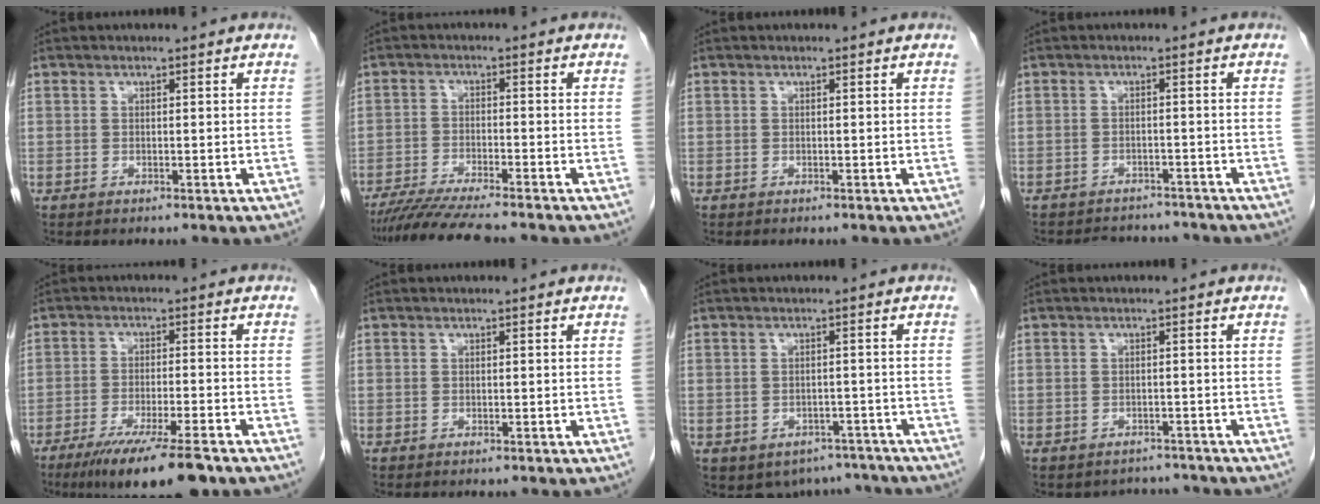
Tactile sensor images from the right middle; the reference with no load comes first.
{"total": 9.5, "force": [-8.2, -0.1, 4.7], "torque": [-0.070, -0.026, -0.136]}
{"total": 0.0}
{"total": 7.8, "force": [-7.2, 2.6, 1.4], "torque": [-0.019, 0.009, -0.089]}
{"total": 12.6, "force": [-9.0, 1.3, 8.7], "torque": [-0.131, -0.028, -0.142]}
{"total": 0.0}
{"total": 8.0, "force": [-5.7, 5.4, 1.4], "torque": [-0.014, 0.013, -0.068]}
{"total": 3.4, "force": [-3.0, 1.5, -0.3], "torque": [0.005, 0.013, -0.040]}